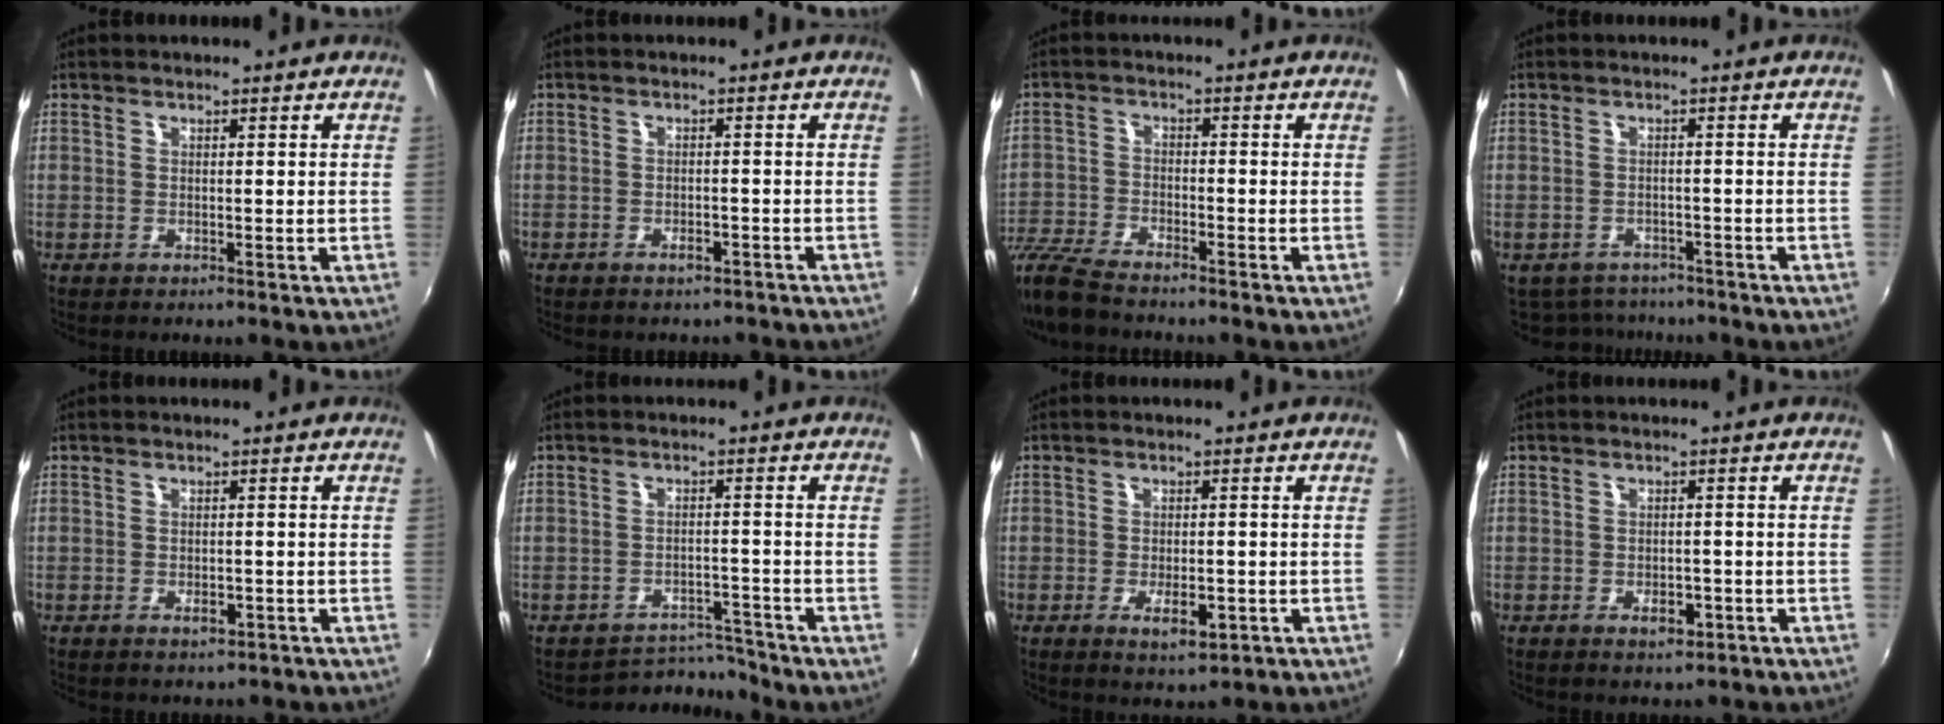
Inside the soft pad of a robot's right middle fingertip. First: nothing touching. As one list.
[{"total": 3.8, "force": [-3.3, 1.7, 1.1], "torque": [-0.021, -0.002, -0.039]}, {"total": 10.4, "force": [-8.9, 2.8, 4.6], "torque": [-0.122, -0.022, -0.176]}, {"total": 7.9, "force": [-6.8, 3.7, 1.8], "torque": [-0.051, -0.010, -0.096]}, {"total": 2.7, "force": [-2.1, 1.4, 1.0], "torque": [-0.015, -0.001, -0.023]}, {"total": 7.1, "force": [-7.0, 0.9, -0.8], "torque": [0.003, 0.019, -0.107]}, {"total": 4.6, "force": [-2.3, 2.0, 3.4], "torque": [-0.071, -0.008, -0.032]}, {"total": 3.4, "force": [-2.3, 1.9, 1.6], "torque": [-0.028, 0.004, -0.022]}]